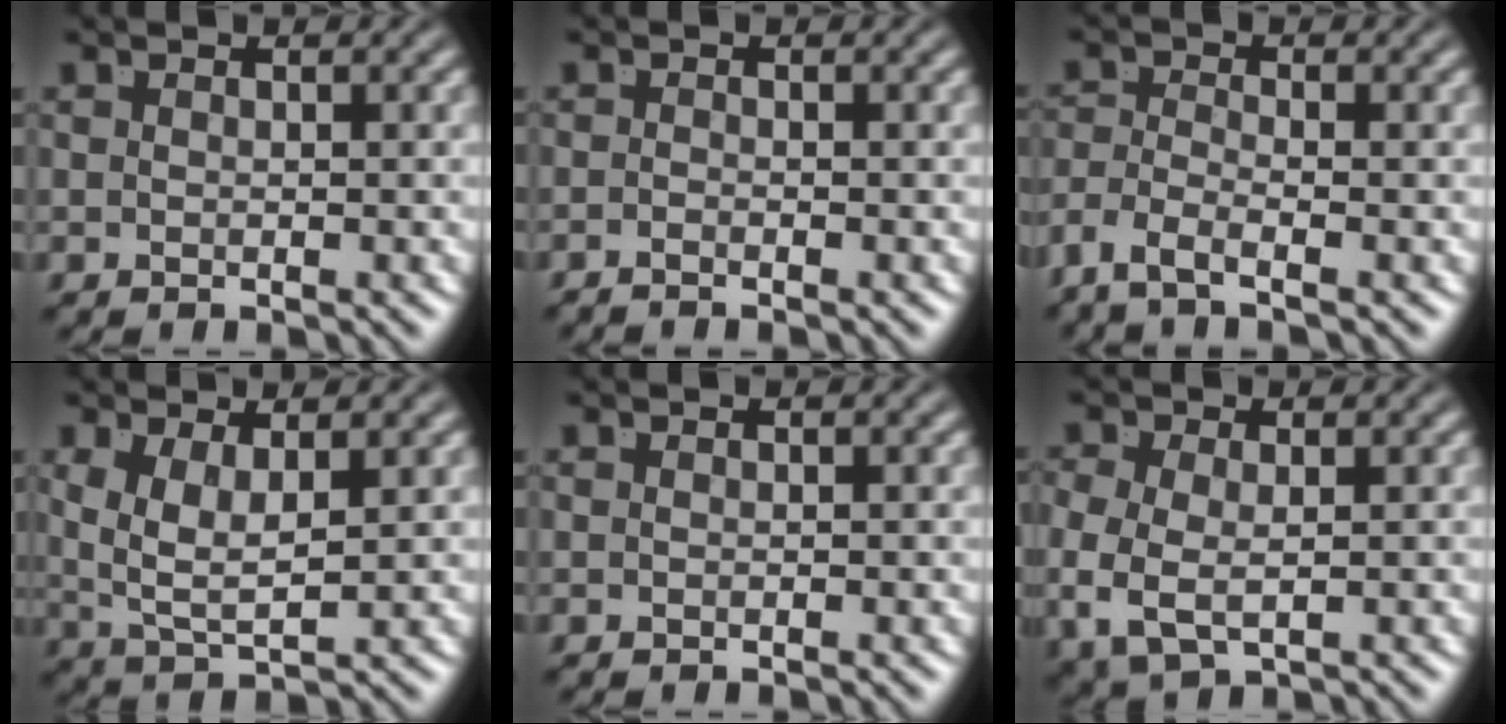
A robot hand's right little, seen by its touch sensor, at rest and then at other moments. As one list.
[{"total": 1.3, "force": [-1.1, -0.7, 0.1], "torque": [0.004, -0.007, -0.018]}, {"total": 3.2, "force": [-2.4, 1.0, 2.0], "torque": [-0.058, -0.024, -0.032]}, {"total": 4.2, "force": [0.6, 2.3, 3.4], "torque": [-0.083, -0.021, 0.023]}, {"total": 0.0}, {"total": 4.2, "force": [-0.7, 2.9, 3.0], "torque": [-0.084, -0.032, 0.009]}]